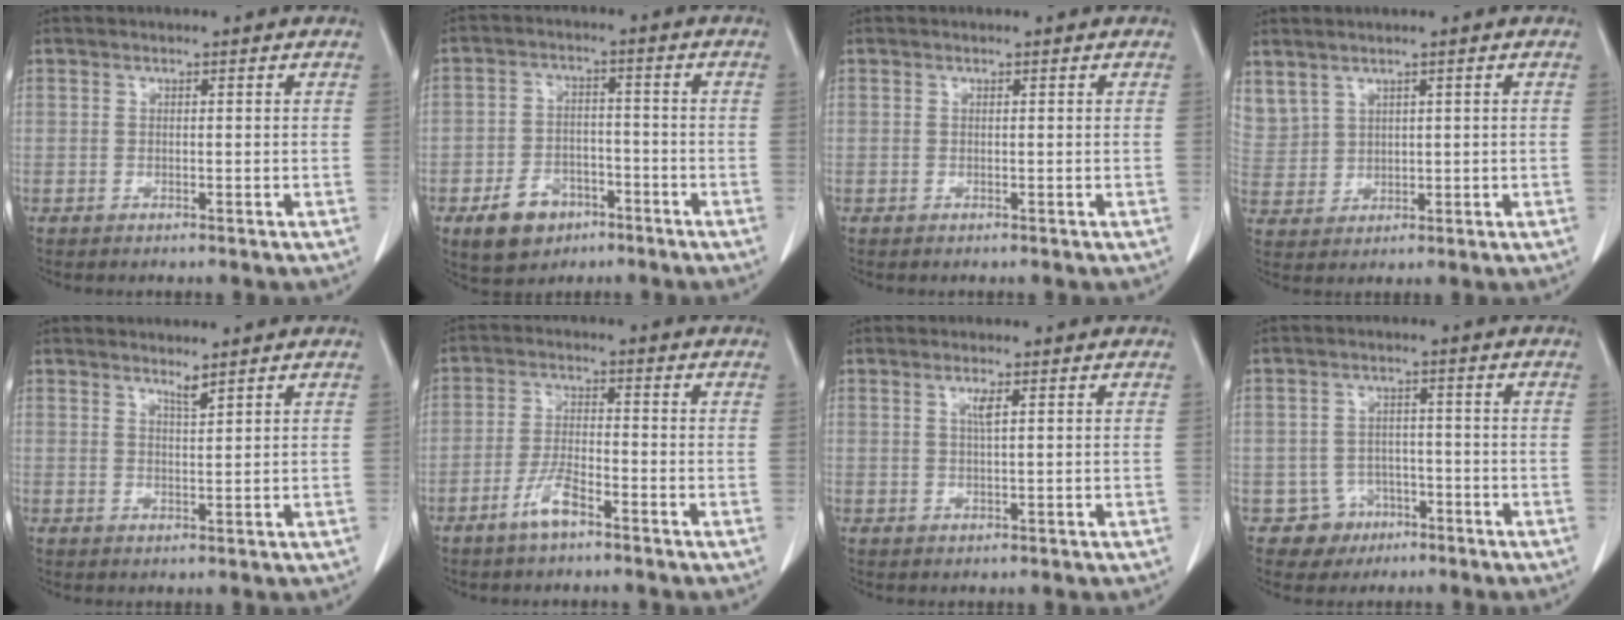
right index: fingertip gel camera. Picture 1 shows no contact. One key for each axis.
{"total": 7.4, "fx": -4.1, "fy": 5.3, "fz": 3.2, "tx": -0.062, "ty": 0.009, "tz": -0.059}
{"total": 0.0}
{"total": 7.5, "fx": 4.2, "fy": 5.6, "fz": 2.7, "tx": -0.083, "ty": 0.017, "tz": 0.109}
{"total": 1.6, "fx": 1.4, "fy": -0.2, "fz": 0.7, "tx": -0.011, "ty": -0.010, "tz": 0.027}
{"total": 4.9, "fx": -3.3, "fy": 1.0, "fz": 3.5, "tx": -0.076, "ty": 0.000, "tz": -0.063}
{"total": 1.8, "fx": 0.7, "fy": 0.0, "fz": 1.7, "tx": -0.036, "ty": 0.000, "tz": 0.013}
{"total": 4.9, "fx": -2.3, "fy": 4.3, "fz": -0.2, "tx": 0.010, "ty": 0.016, "tz": -0.030}